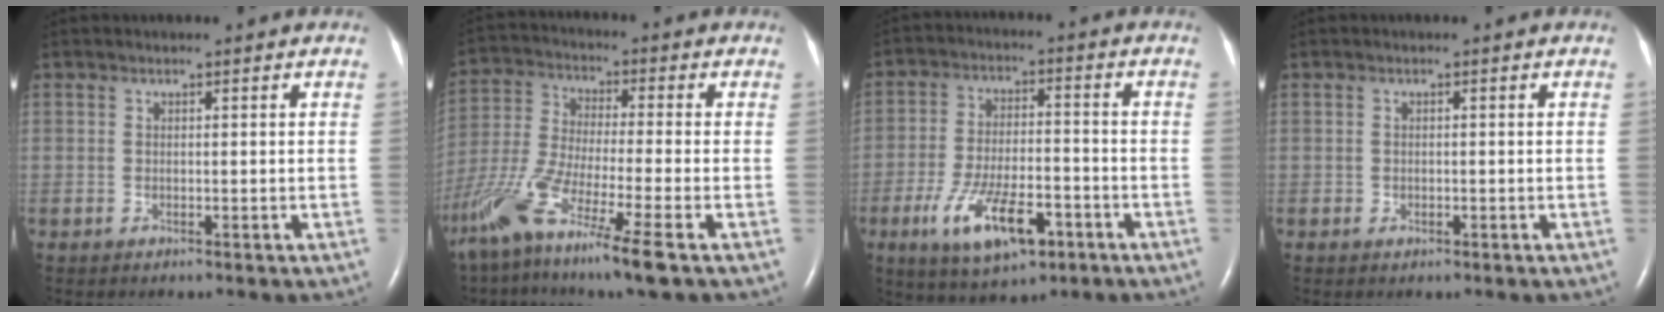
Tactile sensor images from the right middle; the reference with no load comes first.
{"total": 15.1, "force": [-9.3, 0.2, 11.9], "torque": [-0.270, -0.051, -0.180]}
{"total": 11.7, "force": [-5.7, 4.3, 9.4], "torque": [-0.182, -0.006, -0.089]}
{"total": 0.5, "force": [-0.2, 0.4, 0.3], "torque": [-0.006, 0.001, -0.003]}